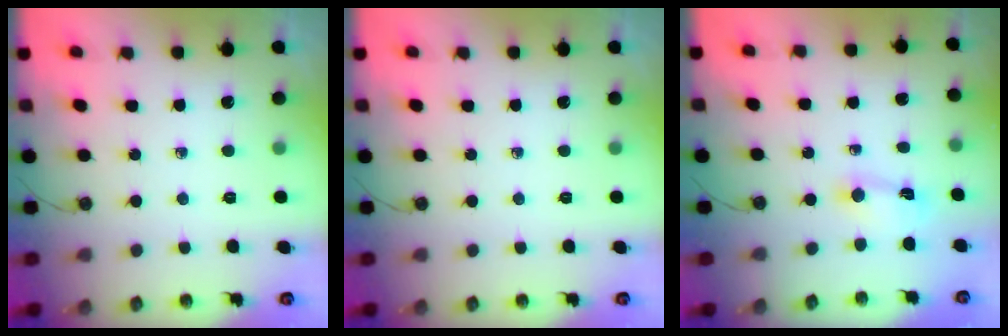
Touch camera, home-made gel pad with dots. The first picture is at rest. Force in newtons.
{"total": 0.0}
{"total": 2.2, "press": 2.2, "slide": 0.3}